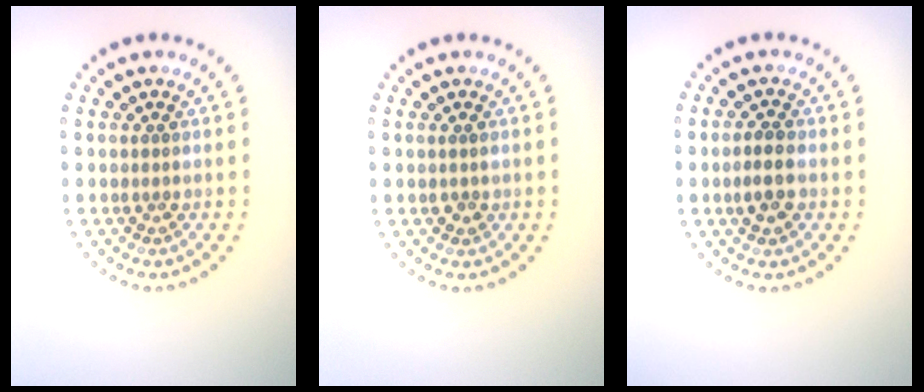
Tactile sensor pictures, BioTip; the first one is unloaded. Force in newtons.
{"total": 0.8, "press": 0.8, "slide": 0.1}
{"total": 2.4, "press": 2.3, "slide": 0.4}